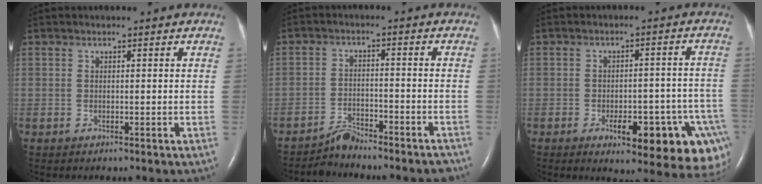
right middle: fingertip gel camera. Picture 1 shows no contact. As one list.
[{"total": 5.4, "force": [-5.3, 0.8, 0.7], "torque": [-0.004, 0.000, -0.085]}, {"total": 16.1, "force": [-8.9, 5.3, 12.4], "torque": [-0.066, 0.027, -0.103]}]